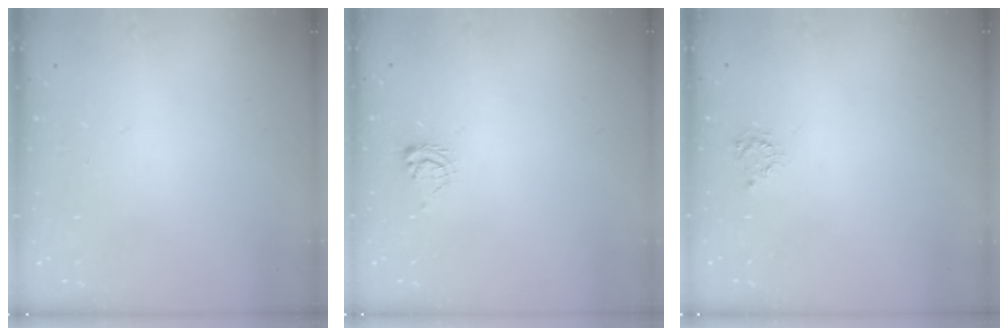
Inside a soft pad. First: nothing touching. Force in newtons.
{"total": 5.3, "press": 5.3, "slide": 0.8}
{"total": 3.8, "press": 3.8, "slide": 0.5}